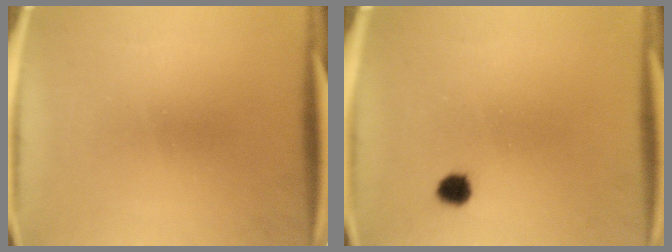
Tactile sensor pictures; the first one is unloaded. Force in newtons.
{"total": 2.5}